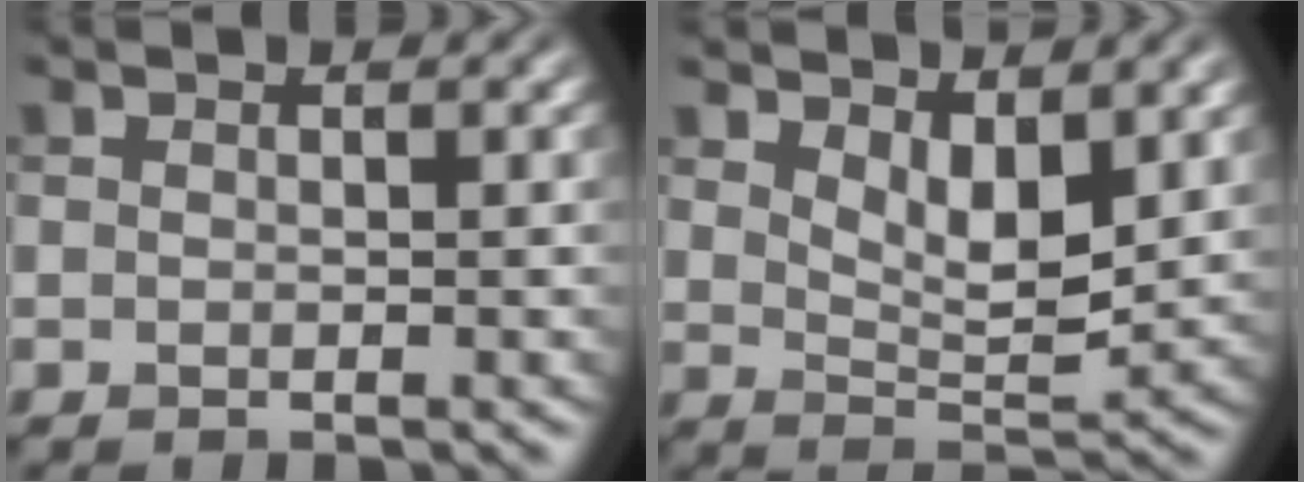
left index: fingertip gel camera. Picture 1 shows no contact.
{"total": 4.3, "force": [2.2, 1.9, 3.3], "torque": [-0.060, -0.014, 0.041]}